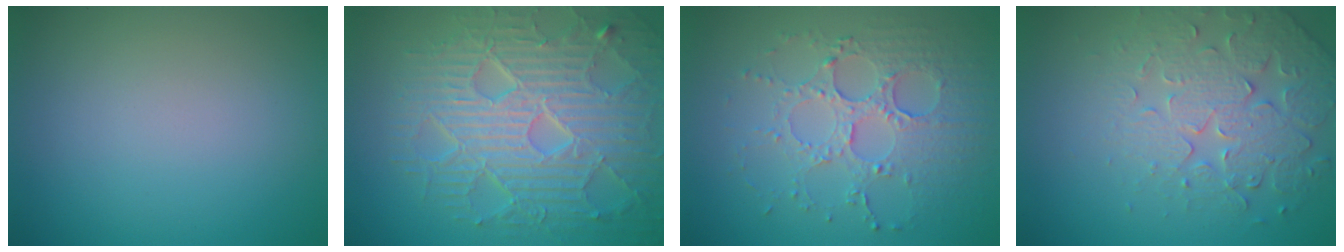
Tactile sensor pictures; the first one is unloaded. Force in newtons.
{"total": 9.0, "press": 6.5, "slide": 6.3}
{"total": 4.0, "press": 3.6, "slide": 1.7}
{"total": 4.1, "press": 3.9, "slide": 1.3}